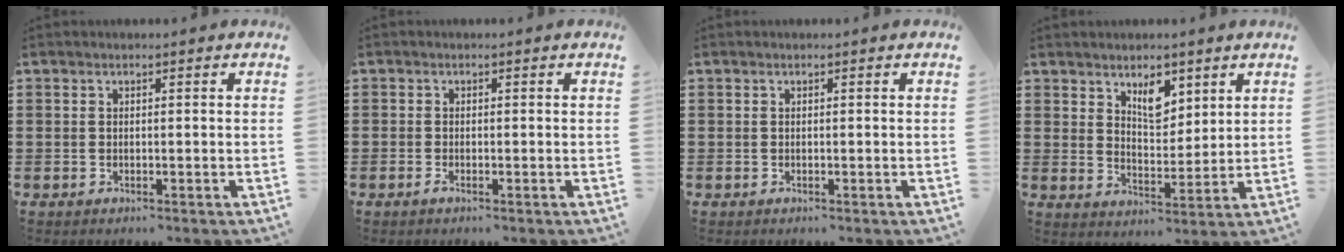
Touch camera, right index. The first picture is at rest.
{"total": 0.7, "force": [-0.5, 0.2, 0.5], "torque": [-0.011, -0.006, -0.007]}
{"total": 0.0}
{"total": 5.6, "force": [3.7, 2.9, 3.0], "torque": [-0.047, -0.005, 0.062]}